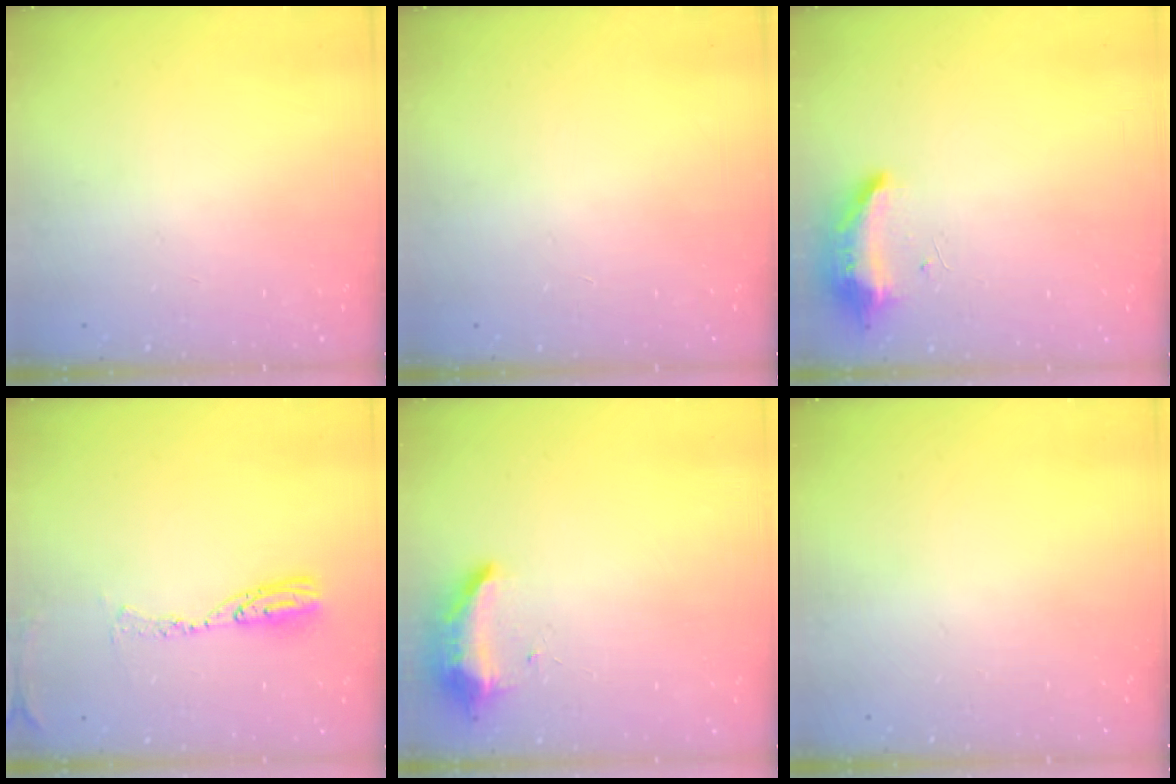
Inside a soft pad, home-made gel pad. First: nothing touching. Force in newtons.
{"total": 0.9, "press": 0.0, "slide": 0.9}
{"total": 9.7, "press": 8.8, "slide": 4.1}
{"total": 8.3, "press": 8.3, "slide": 0.8}
{"total": 8.2, "press": 8.2, "slide": 0.7}
{"total": 0.0}